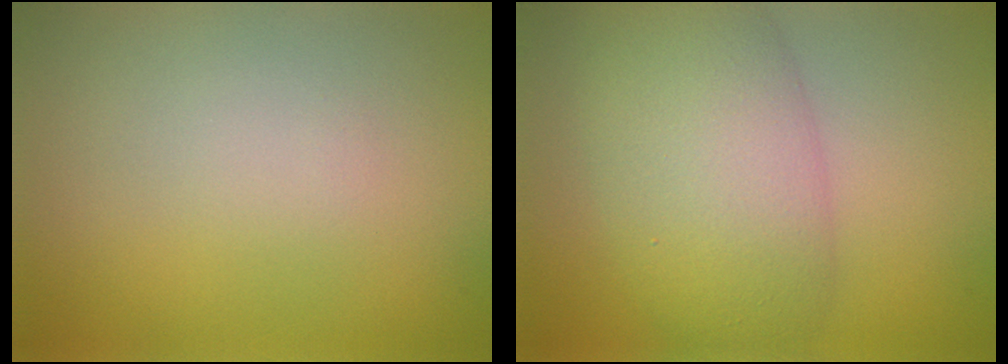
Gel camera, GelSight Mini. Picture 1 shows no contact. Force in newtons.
{"total": 7.5, "press": 7.5, "slide": 0.2}